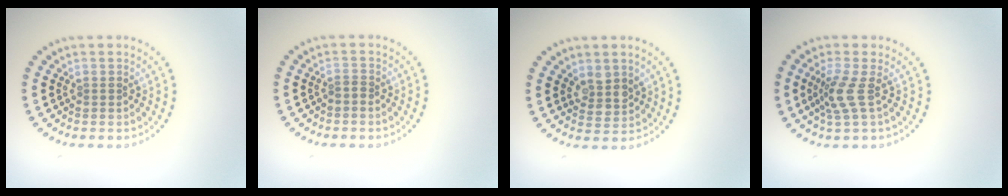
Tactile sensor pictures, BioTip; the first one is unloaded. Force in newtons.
{"total": 0.6, "press": 0.3, "slide": 0.5}
{"total": 2.3, "press": 2.0, "slide": 1.1}
{"total": 2.5, "press": 1.9, "slide": 1.7}